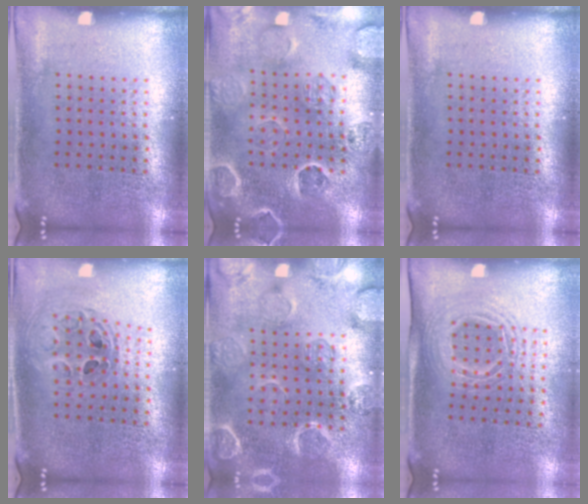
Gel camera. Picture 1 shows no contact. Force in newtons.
{"total": 2.7, "press": 2.6, "slide": 0.8}
{"total": 0.0}
{"total": 0.7, "press": 0.7, "slide": 0.1}
{"total": 2.4, "press": 2.4, "slide": 0.4}
{"total": 1.5, "press": 1.3, "slide": 0.9}